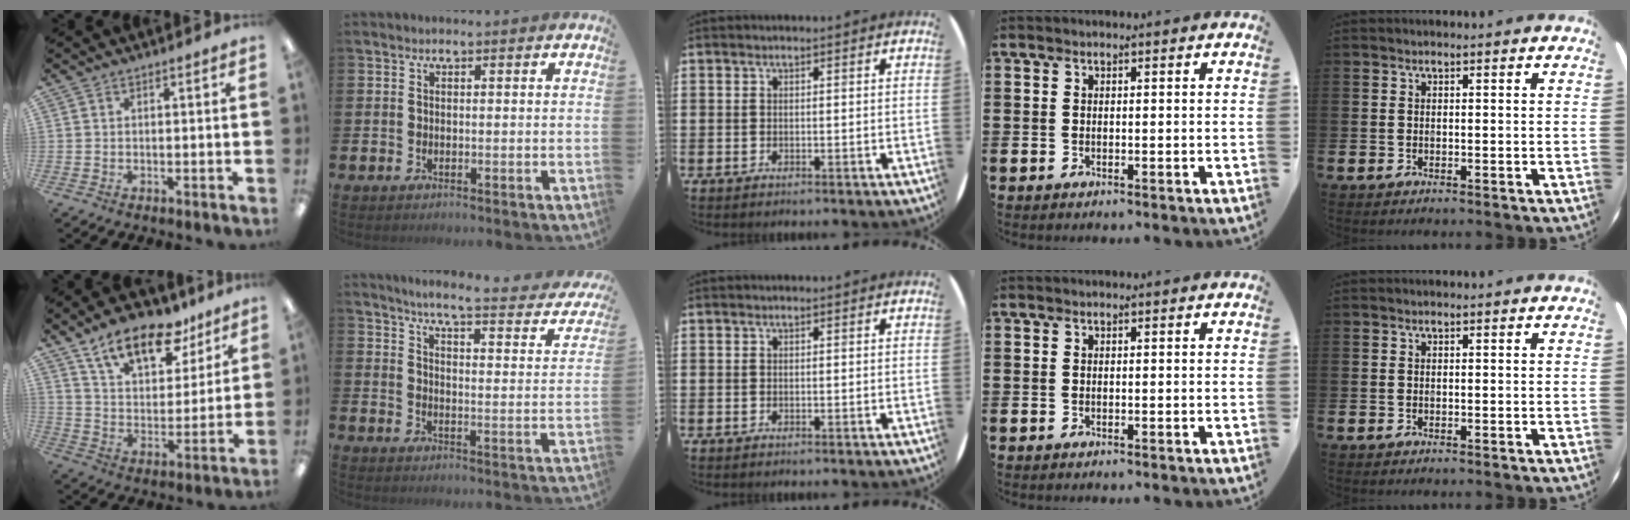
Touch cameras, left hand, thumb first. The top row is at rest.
{"thumb": {"total": 16.2, "force": [11.5, 7.6, 8.5], "torque": [-0.141, -0.058, 0.202]}, "index": {"total": 5.1, "force": [4.4, 0.2, 2.6], "torque": [-0.057, -0.042, 0.061]}}